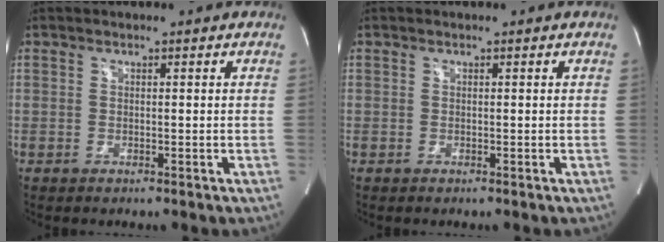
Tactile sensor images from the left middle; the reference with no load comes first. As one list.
[{"total": 0.0}]